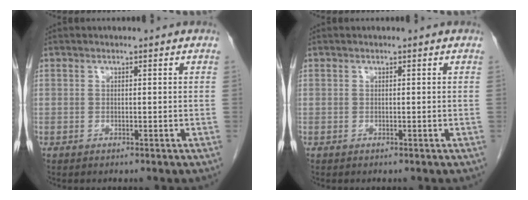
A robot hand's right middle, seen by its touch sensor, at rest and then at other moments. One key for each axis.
{"total": 0.0}